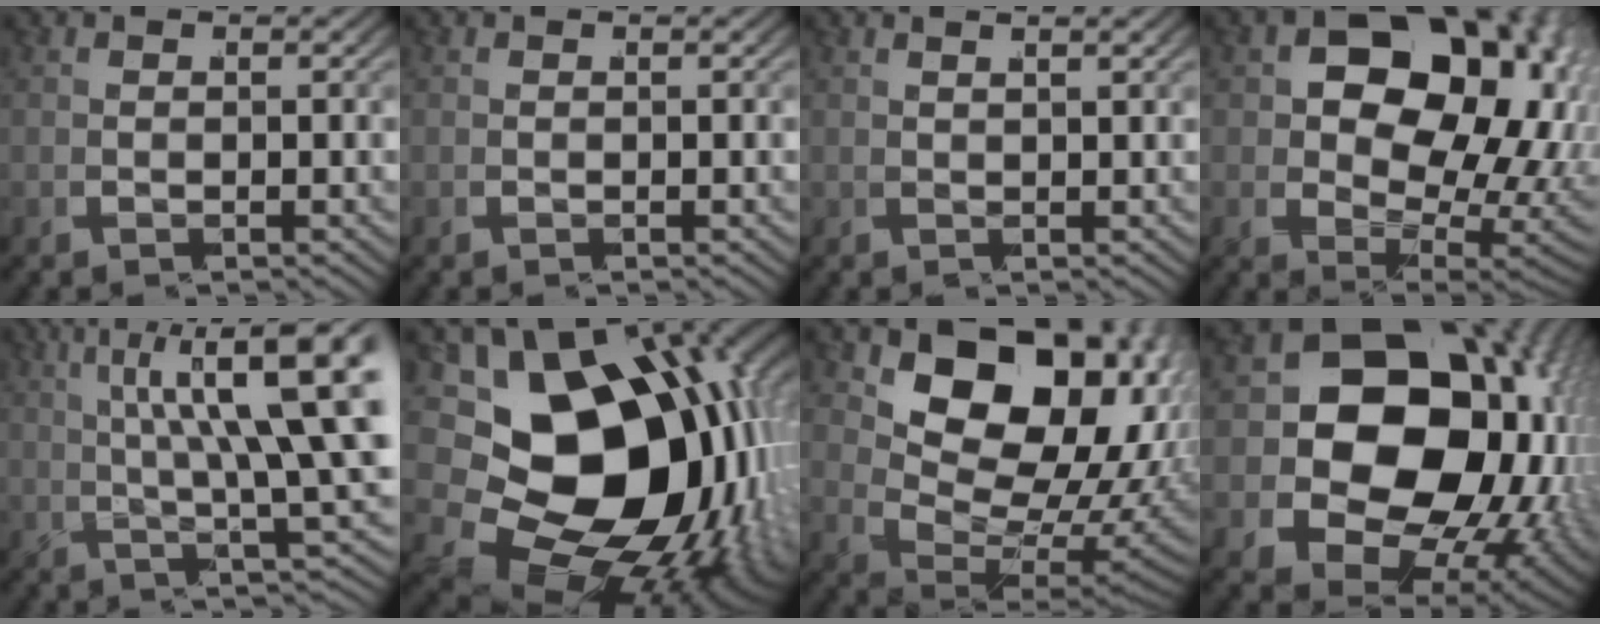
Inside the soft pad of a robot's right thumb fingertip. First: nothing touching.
{"total": 0.0}
{"total": 1.1, "force": [0.7, -0.1, 0.8], "torque": [-0.022, -0.004, 0.021]}
{"total": 18.2, "force": [0.8, 12.6, 13.1], "torque": [-0.224, -0.057, 0.039]}
{"total": 10.5, "force": [2.6, 4.1, 9.3], "torque": [-0.122, 0.003, 0.039]}
{"total": 26.8, "force": [-3.8, 18.6, 19.0], "torque": [-0.333, -0.066, -0.037]}
{"total": 19.7, "force": [1.5, 13.5, 14.3], "torque": [-0.240, -0.042, 0.039]}
{"total": 27.2, "force": [0.3, 19.6, 18.9], "torque": [-0.340, -0.067, 0.021]}